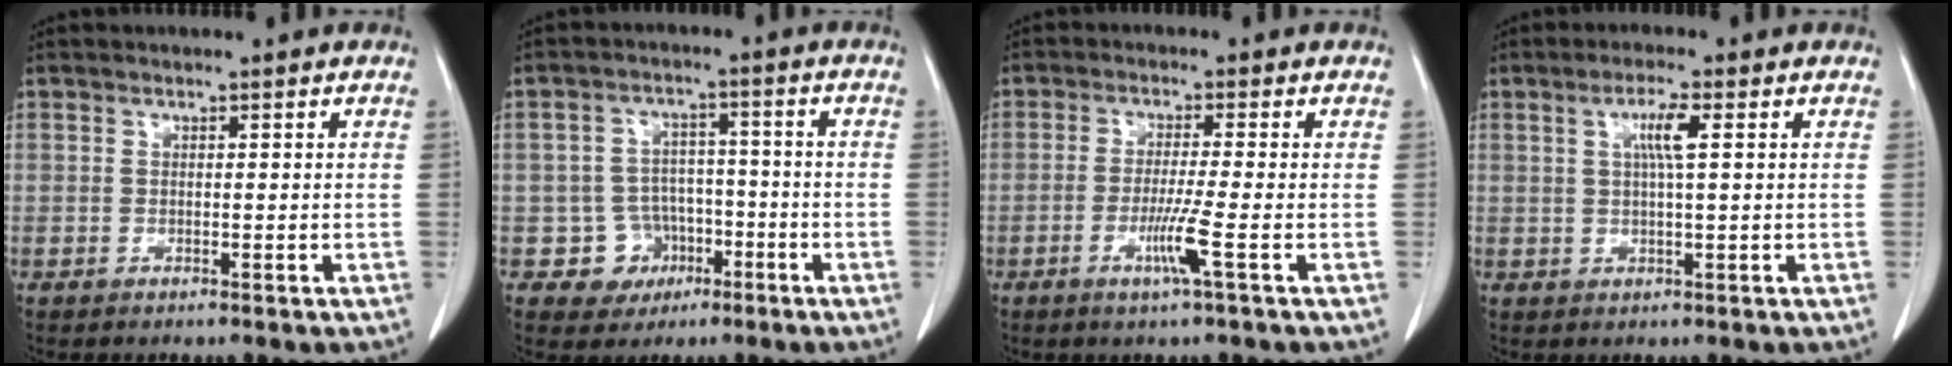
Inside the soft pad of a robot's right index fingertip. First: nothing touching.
{"total": 6.0, "force": [-2.4, 5.5, 0.5], "torque": [0.001, 0.014, -0.029]}
{"total": 4.8, "force": [-1.8, -1.0, 4.3], "torque": [-0.088, -0.013, -0.039]}
{"total": 3.9, "force": [1.0, -0.1, 3.8], "torque": [-0.070, 0.001, 0.017]}